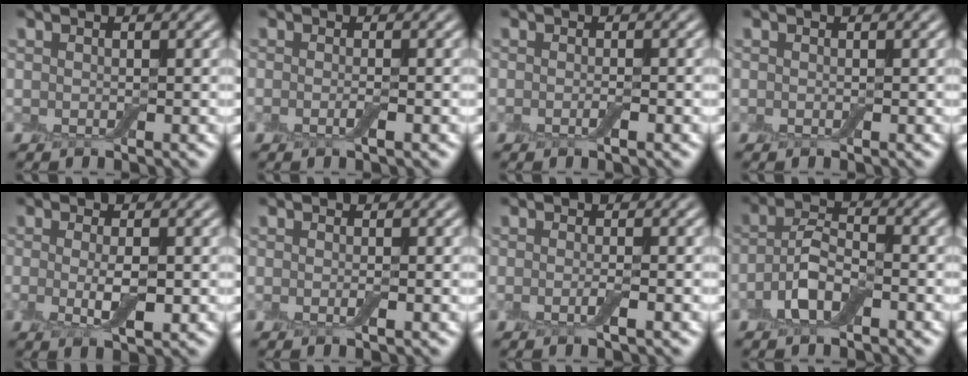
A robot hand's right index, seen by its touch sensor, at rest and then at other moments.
{"total": 1.3, "force": [-0.4, 0.2, 1.2], "torque": [-0.024, -0.006, -0.011]}
{"total": 1.2, "force": [-0.5, 0.2, 1.1], "torque": [-0.018, -0.004, -0.010]}
{"total": 0.0}
{"total": 3.2, "force": [-0.3, 1.0, 3.0], "torque": [-0.061, -0.008, -0.006]}
{"total": 0.9, "force": [-0.2, 0.1, 0.9], "torque": [-0.016, -0.005, -0.004]}
{"total": 1.6, "force": [-0.5, 0.3, 1.5], "torque": [-0.029, -0.007, -0.013]}
{"total": 4.0, "force": [-1.7, 1.9, 3.0], "torque": [-0.062, 0.004, -0.041]}